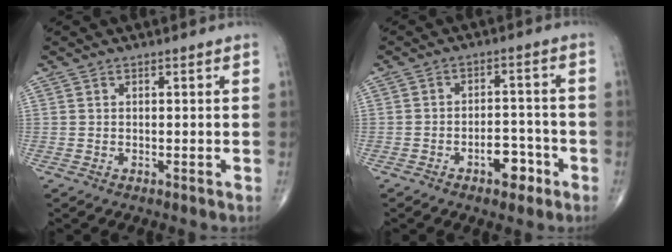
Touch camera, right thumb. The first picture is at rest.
{"total": 5.9, "force": [-3.1, 3.1, 3.8], "torque": [-0.034, 0.028, -0.046]}